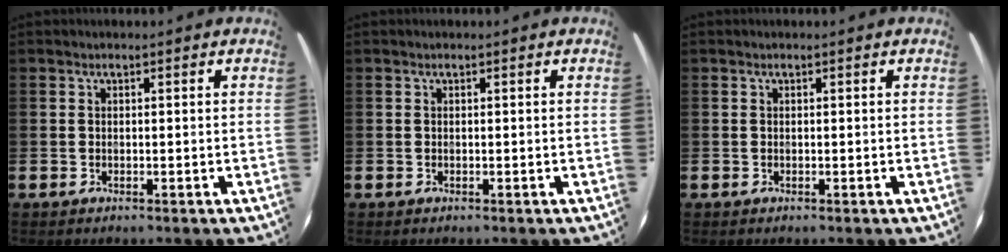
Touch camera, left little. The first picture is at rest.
{"total": 0.0}
{"total": 0.0}